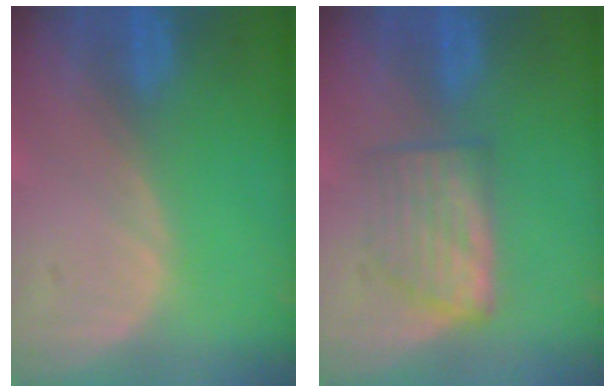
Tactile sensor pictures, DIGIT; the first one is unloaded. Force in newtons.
{"total": 5.6, "press": 5.3, "slide": 1.9}